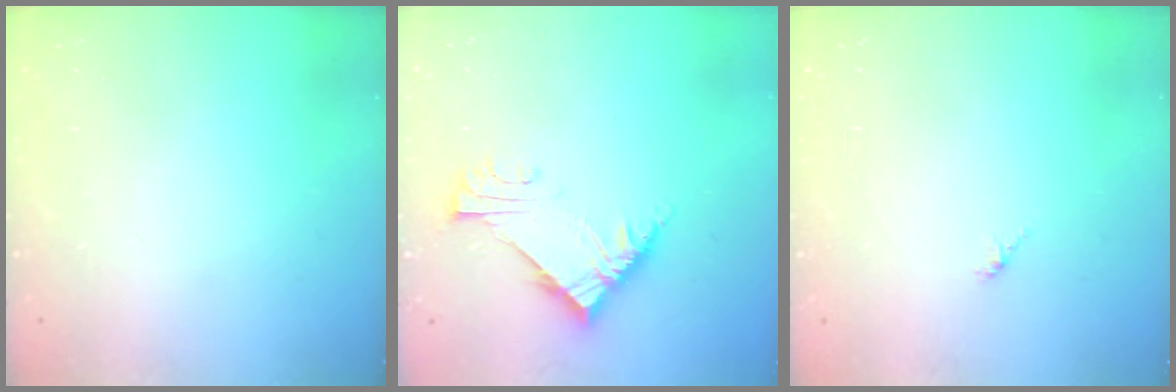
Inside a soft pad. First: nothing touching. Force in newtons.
{"total": 6.6, "press": 6.6, "slide": 0.4}
{"total": 1.5, "press": 1.4, "slide": 0.4}